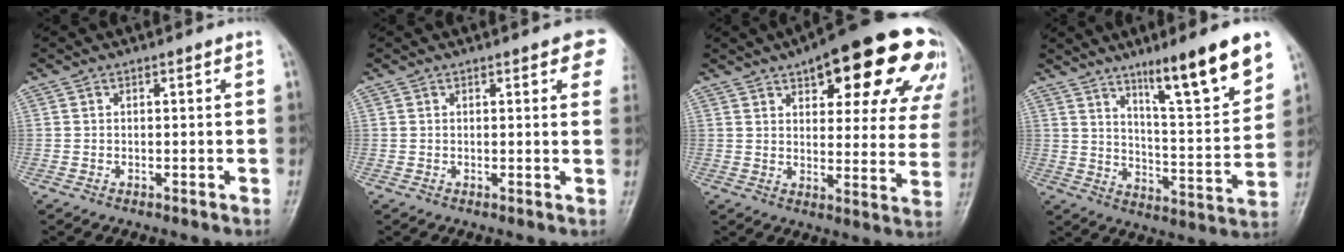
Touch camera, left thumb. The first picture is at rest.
{"total": 5.3, "force": [2.7, 1.9, 4.1], "torque": [-0.021, -0.002, 0.024]}
{"total": 25.2, "force": [13.9, 9.5, 18.7], "torque": [-0.206, -0.019, 0.169]}
{"total": 16.8, "force": [10.7, 2.3, 12.8], "torque": [-0.172, -0.061, 0.173]}